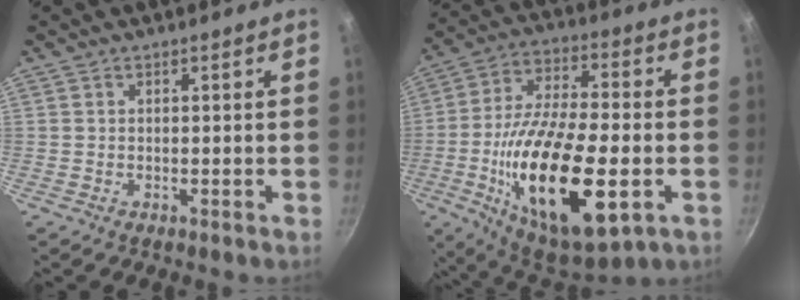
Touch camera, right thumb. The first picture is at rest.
{"total": 27.1, "force": [-6.8, 11.1, 23.8], "torque": [-0.417, 0.014, -0.109]}